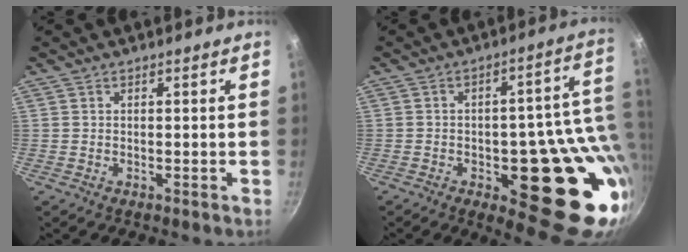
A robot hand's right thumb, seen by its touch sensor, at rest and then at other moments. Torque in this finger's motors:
{"motor_torque": [2.62, 2.39, 2.55, -0.22, 0.40]}